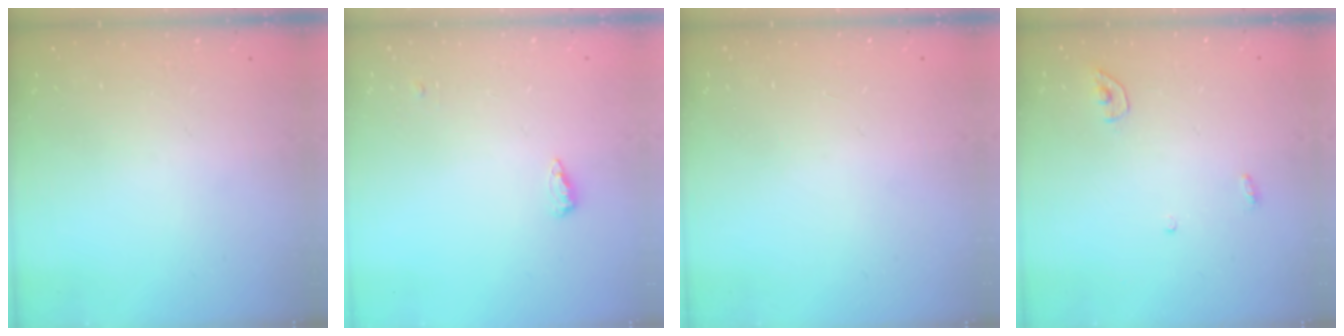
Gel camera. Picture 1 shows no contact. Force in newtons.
{"total": 8.7, "press": 5.7, "slide": 6.5}
{"total": 0.9, "press": 0.9, "slide": 0.0}
{"total": 3.5, "press": 3.5, "slide": 0.3}